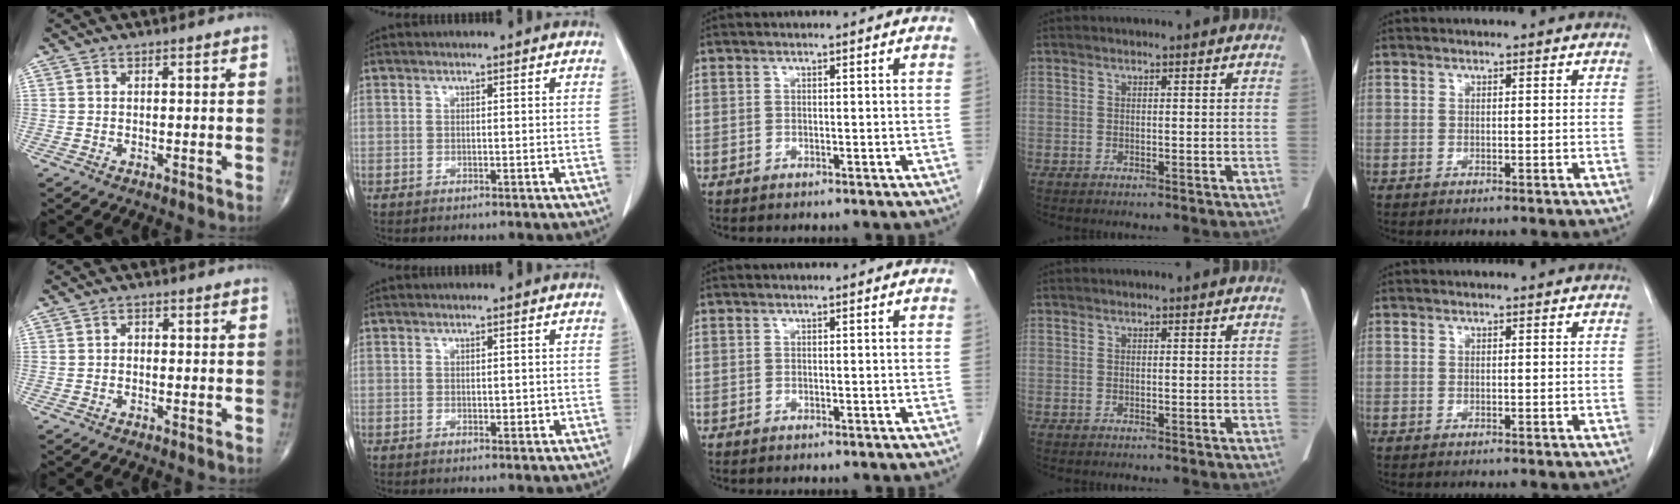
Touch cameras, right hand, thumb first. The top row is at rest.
{"thumb": {"total": 1.0, "force": [-0.2, 0.8, 0.5], "torque": [0.005, 0.004, -0.009]}, "index": {"total": 1.3, "force": [0.1, 0.8, 1.0], "torque": [-0.010, 0.000, 0.006]}}